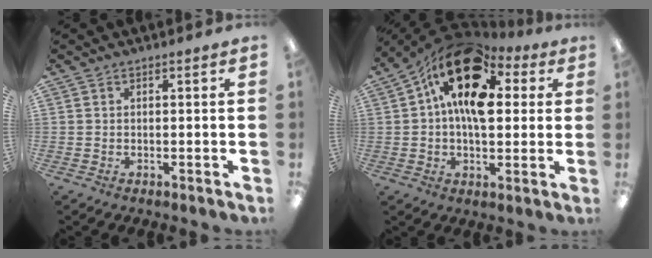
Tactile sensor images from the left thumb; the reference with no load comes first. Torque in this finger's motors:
{"motor_torque": [-0.32, 1.96, 1.46, -1.31, 0.43]}